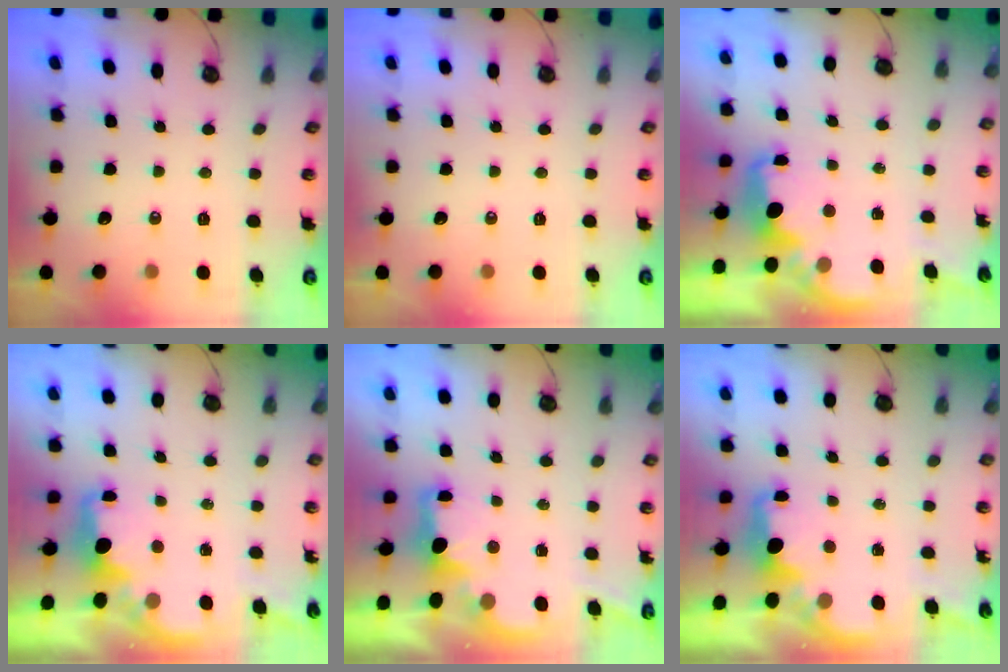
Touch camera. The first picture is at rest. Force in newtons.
{"total": 0.0}
{"total": 2.4, "press": 2.2, "slide": 0.8}
{"total": 2.1, "press": 2.0, "slide": 0.8}
{"total": 2.1, "press": 2.0, "slide": 0.8}
{"total": 2.1, "press": 2.0, "slide": 0.8}